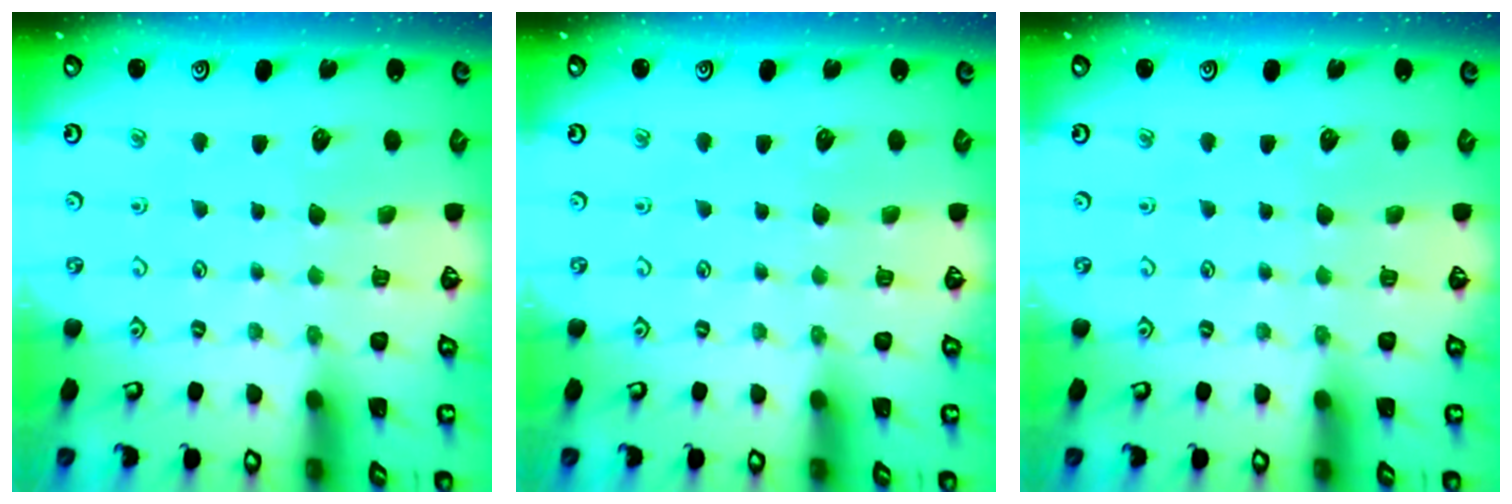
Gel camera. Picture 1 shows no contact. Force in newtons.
{"total": 0.0}
{"total": 0.0}